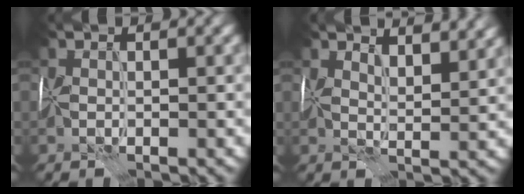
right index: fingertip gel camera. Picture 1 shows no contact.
{"total": 5.4, "force": [4.2, 1.8, 2.8], "torque": [-0.040, 0.005, 0.053]}